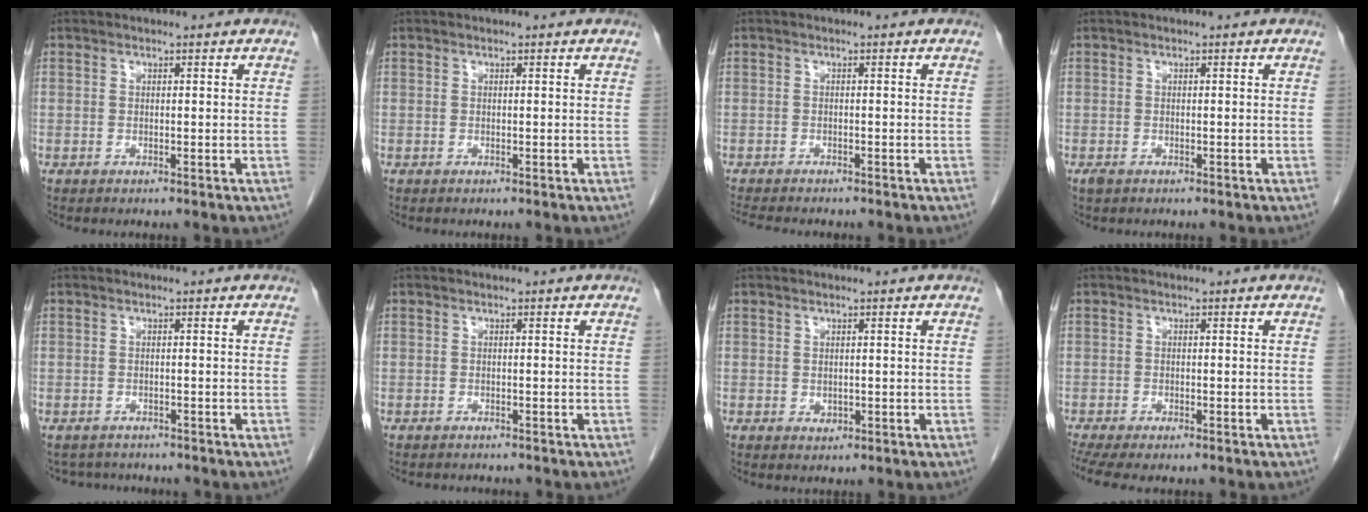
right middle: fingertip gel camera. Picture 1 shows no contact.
{"total": 0.0}
{"total": 6.1, "force": [-5.3, 1.3, 2.6], "torque": [-0.039, -0.008, -0.079]}
{"total": 0.8, "force": [-0.5, 0.5, 0.5], "torque": [-0.015, -0.001, -0.006]}
{"total": 4.3, "force": [-4.0, 1.6, 0.3], "torque": [-0.002, 0.002, -0.052]}
{"total": 2.3, "force": [-2.2, 0.7, 0.5], "torque": [-0.011, -0.005, -0.026]}
{"total": 0.8, "force": [0.1, 0.6, 0.4], "torque": [-0.007, 0.000, 0.005]}
{"total": 6.0, "force": [-4.7, 1.6, 3.3], "torque": [-0.058, -0.006, -0.077]}